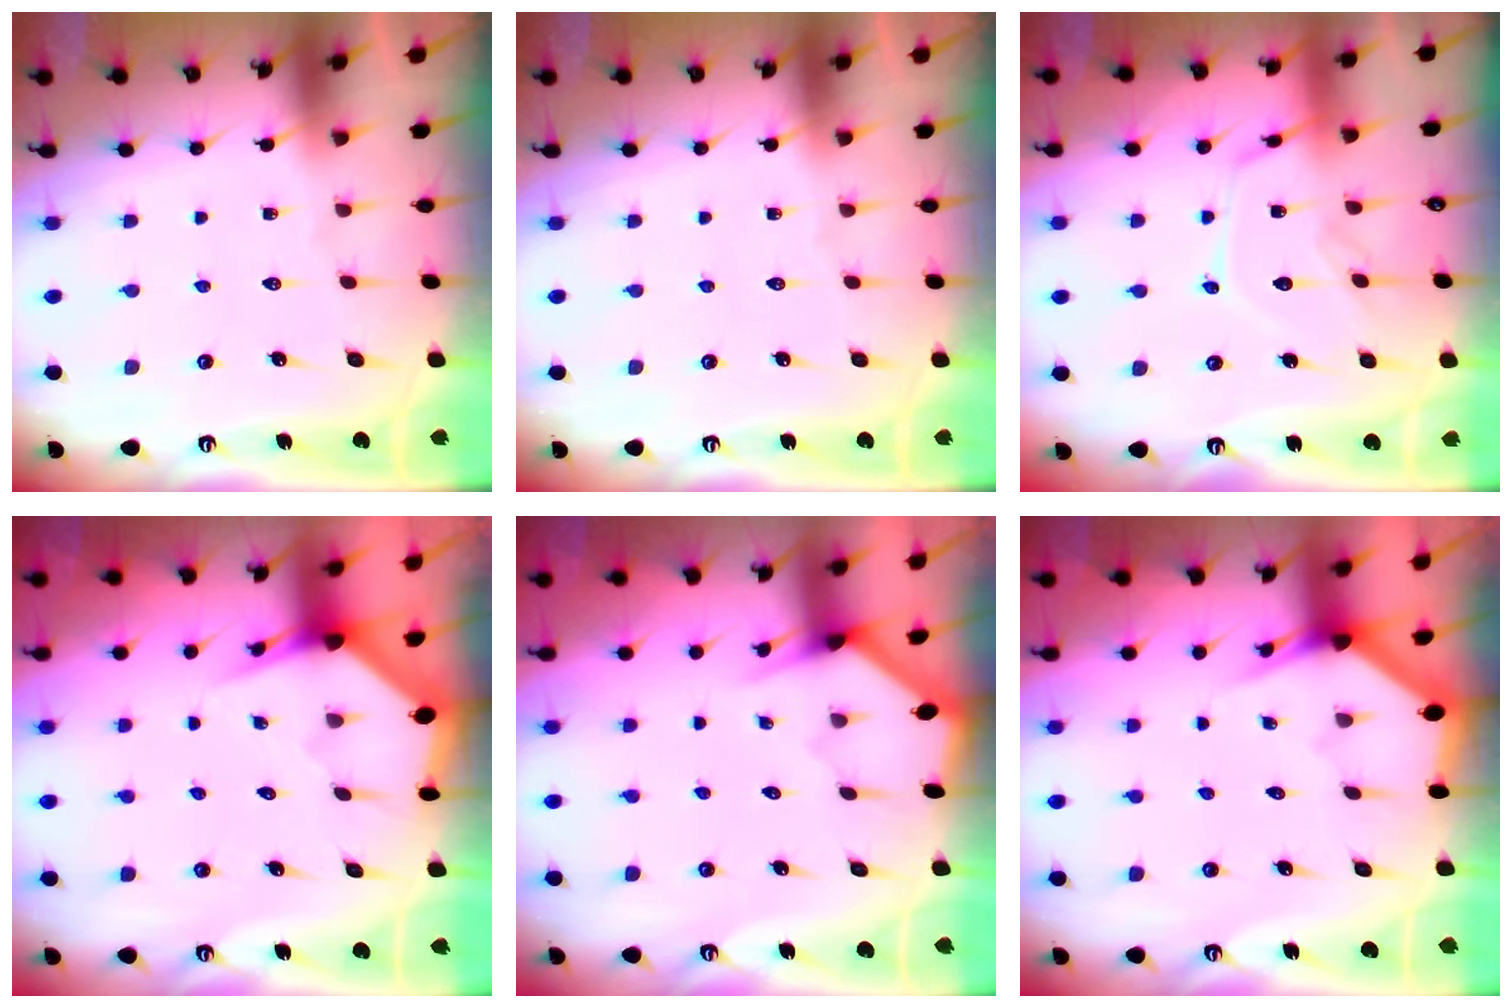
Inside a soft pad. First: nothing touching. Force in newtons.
{"total": 0.0}
{"total": 12.7, "press": 12.7, "slide": 0.6}
{"total": 3.1, "press": 3.1, "slide": 0.5}
{"total": 2.9, "press": 2.9, "slide": 0.2}
{"total": 3.1, "press": 3.1, "slide": 0.1}